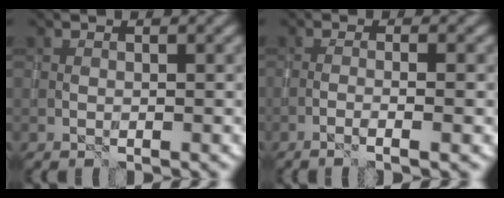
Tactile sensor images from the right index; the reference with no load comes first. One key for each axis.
{"total": 2.7, "fx": -1.3, "fy": 0.2, "fz": 2.4, "tx": -0.035, "ty": 0.008, "tz": -0.032}